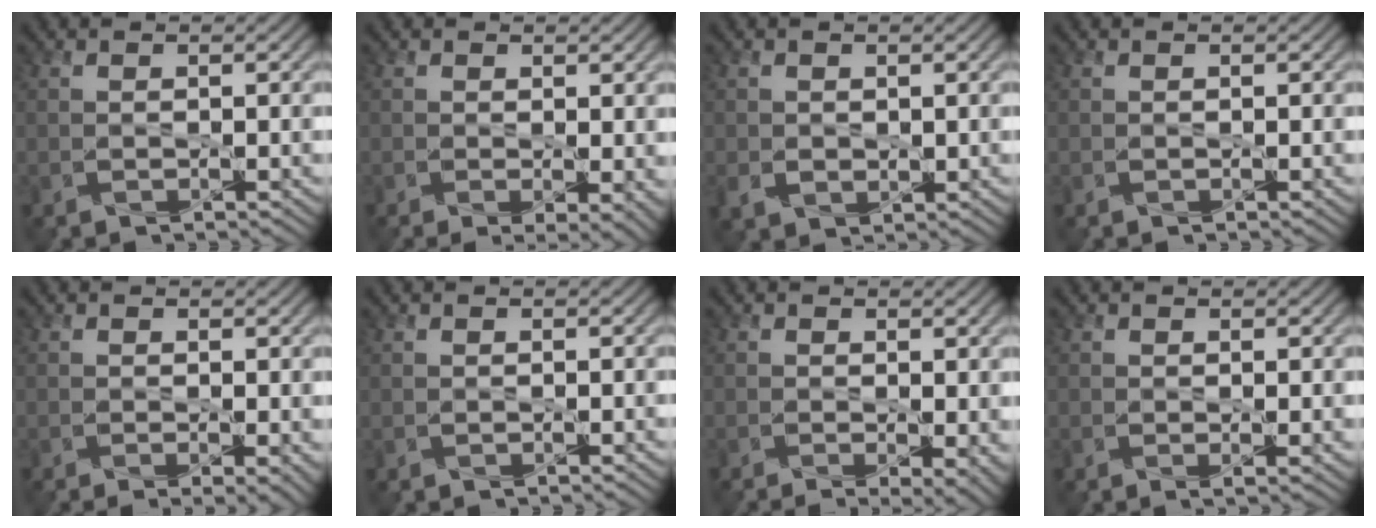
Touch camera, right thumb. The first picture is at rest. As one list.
[{"total": 3.1, "force": [-0.4, 1.0, 2.9], "torque": [-0.051, -0.010, -0.004]}, {"total": 2.3, "force": [0.2, 2.0, 1.1], "torque": [-0.030, -0.008, 0.005]}, {"total": 0.0}, {"total": 2.4, "force": [-0.6, 0.6, 2.3], "torque": [-0.042, -0.010, -0.007]}, {"total": 0.0}, {"total": 4.3, "force": [-1.3, 1.4, 3.9], "torque": [-0.060, -0.014, -0.012]}, {"total": 0.9, "force": [0.2, 0.1, 0.8], "torque": [-0.014, -0.004, 0.002]}]